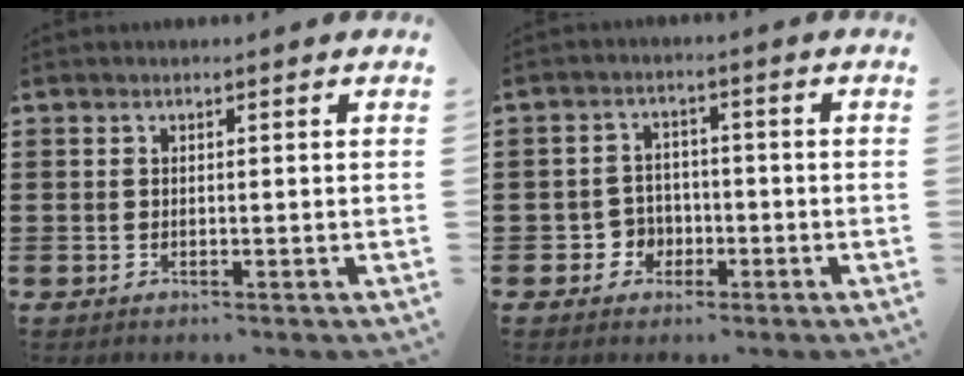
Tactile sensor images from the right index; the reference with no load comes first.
{"total": 3.6, "force": [-1.5, 3.1, 1.1], "torque": [-0.031, 0.002, -0.029]}